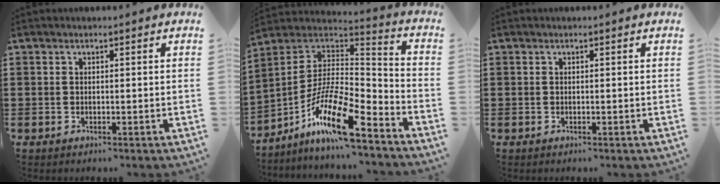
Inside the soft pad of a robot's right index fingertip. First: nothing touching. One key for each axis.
{"total": 15.2, "fx": -9.3, "fy": 3.6, "fz": 11.4, "tx": -0.222, "ty": 0.007, "tz": -0.175}
{"total": 0.0}